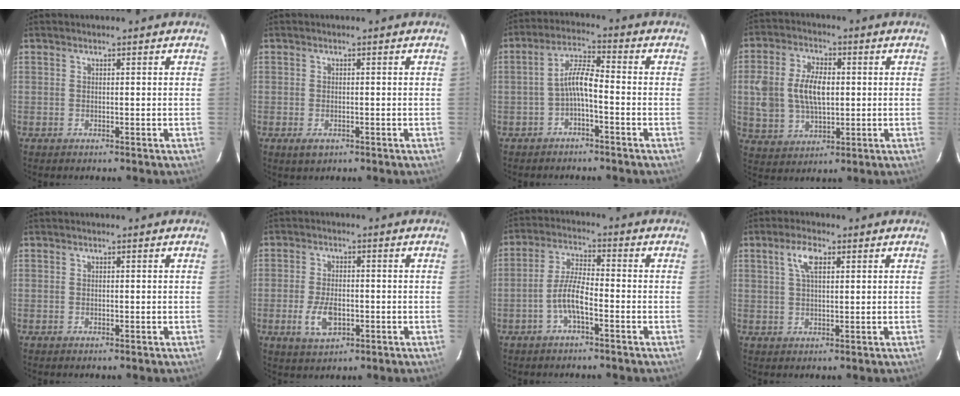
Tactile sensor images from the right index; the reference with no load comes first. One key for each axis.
{"total": 2.5, "fx": -1.3, "fy": 1.4, "fz": 1.6, "tx": -0.031, "ty": -0.006, "tz": -0.020}
{"total": 5.0, "fx": -2.1, "fy": 0.8, "fz": 4.5, "tx": -0.098, "ty": 0.016, "tz": -0.038}
{"total": 11.8, "fx": 0.7, "fy": 7.2, "fz": 9.4, "tx": -0.194, "ty": 0.013, "tz": 0.021}
{"total": 0.0}
{"total": 6.7, "fx": -2.1, "fy": 3.6, "fz": 5.2, "tx": -0.112, "ty": -0.007, "tz": -0.034}
{"total": 5.8, "fx": -2.7, "fy": 1.2, "fz": 4.9, "tx": -0.105, "ty": 0.012, "tz": -0.052}
{"total": 4.5, "fx": 1.9, "fy": 1.7, "fz": 3.7, "tx": -0.071, "ty": 0.009, "tz": 0.034}